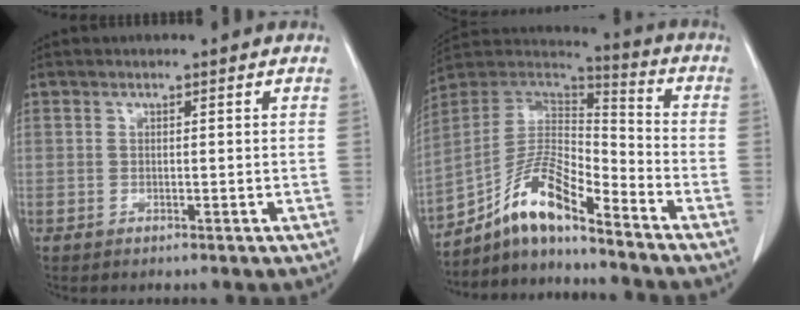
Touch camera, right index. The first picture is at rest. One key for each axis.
{"total": 12.7, "fx": -9.0, "fy": 2.5, "fz": 8.6, "tx": -0.161, "ty": 0.026, "tz": -0.163}